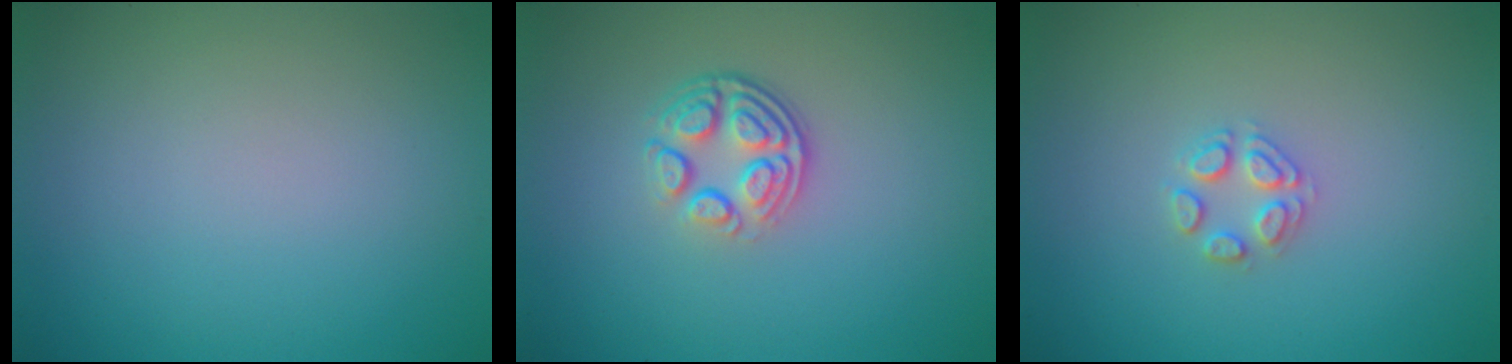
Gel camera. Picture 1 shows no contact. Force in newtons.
{"total": 4.0, "press": 2.8, "slide": 2.9}
{"total": 2.0, "press": 2.0, "slide": 0.1}